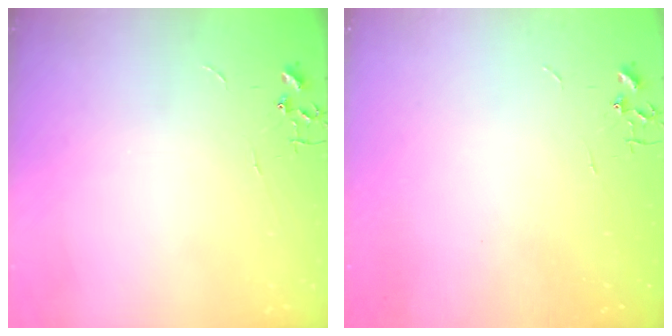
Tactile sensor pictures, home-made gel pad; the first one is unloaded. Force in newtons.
{"total": 0.0}